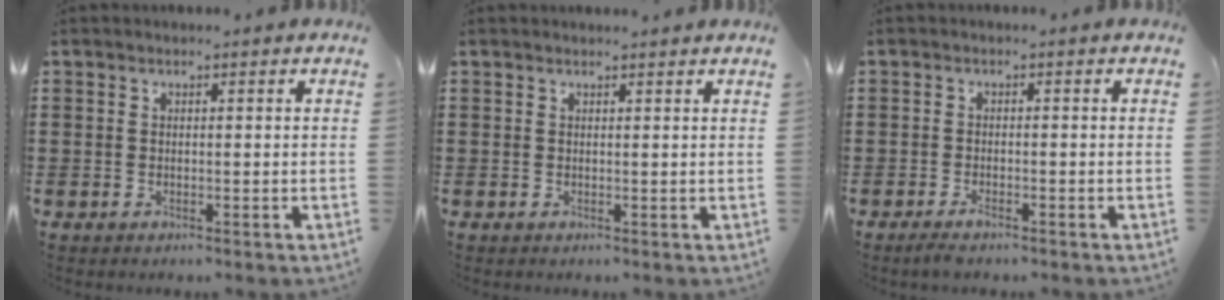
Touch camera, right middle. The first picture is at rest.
{"total": 0.8, "force": [0.8, -0.1, 0.1], "torque": [-0.003, -0.003, 0.015]}
{"total": 1.4, "force": [-1.0, 0.3, 1.0], "torque": [-0.026, -0.007, -0.020]}